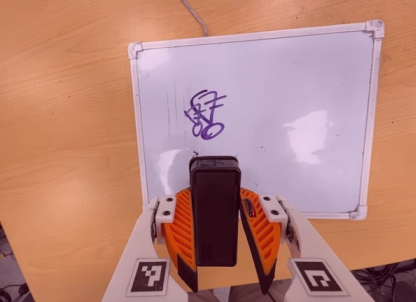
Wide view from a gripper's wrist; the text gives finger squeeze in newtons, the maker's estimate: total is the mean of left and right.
{"total": 5.6, "left": 4.5, "right": 6.7}